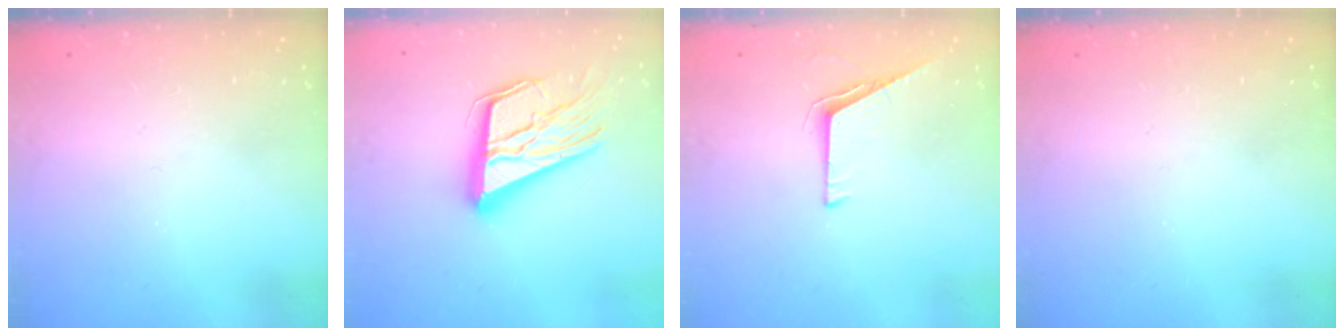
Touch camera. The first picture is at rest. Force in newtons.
{"total": 20.2, "press": 20.0, "slide": 2.6}
{"total": 5.4, "press": 5.3, "slide": 0.6}
{"total": 0.0}